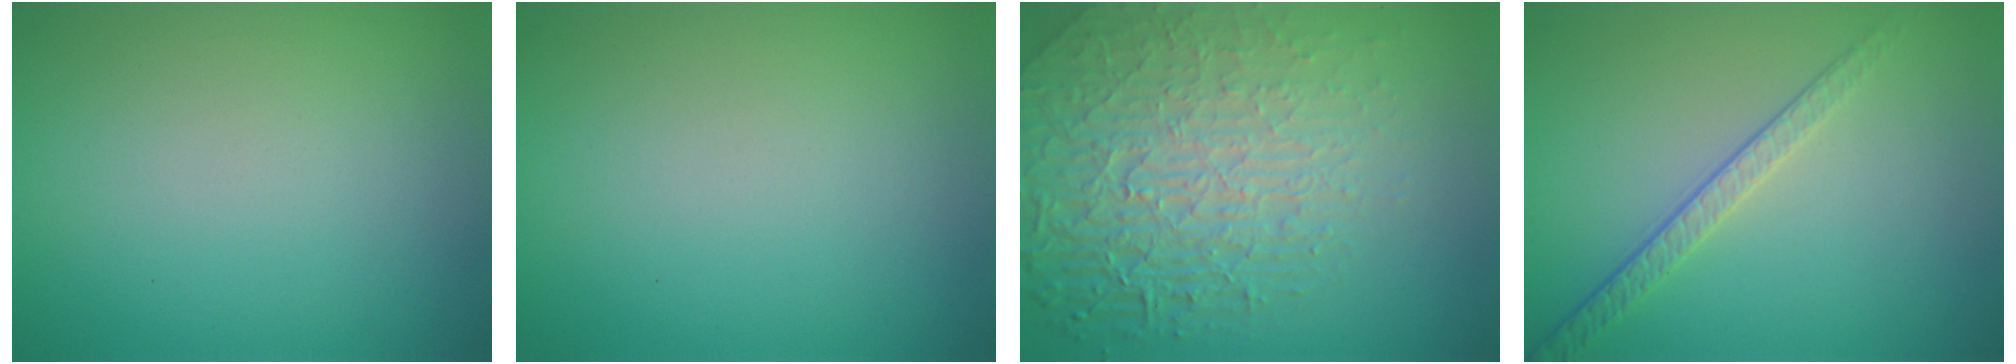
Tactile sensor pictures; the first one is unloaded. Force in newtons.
{"total": 0.0}
{"total": 8.9, "press": 6.0, "slide": 6.6}
{"total": 2.1, "press": 1.6, "slide": 1.4}